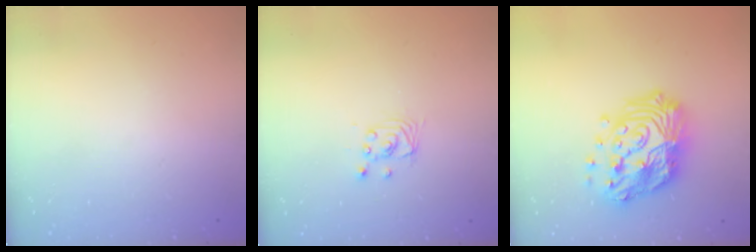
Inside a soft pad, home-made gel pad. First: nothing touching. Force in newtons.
{"total": 2.9, "press": 2.9, "slide": 0.2}
{"total": 20.7, "press": 20.7, "slide": 1.9}